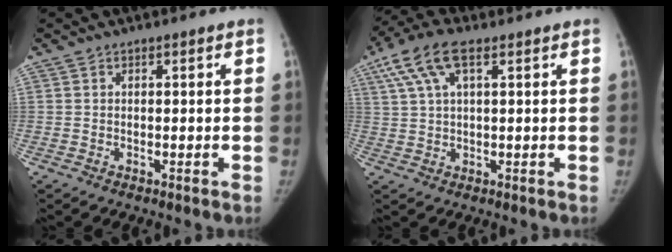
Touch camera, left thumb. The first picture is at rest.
{"total": 8.9, "force": [4.0, 3.8, 7.0], "torque": [-0.157, 0.018, 0.077]}